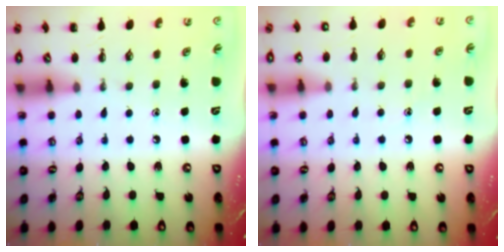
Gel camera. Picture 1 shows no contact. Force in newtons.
{"total": 5.7, "press": 5.5, "slide": 1.5}